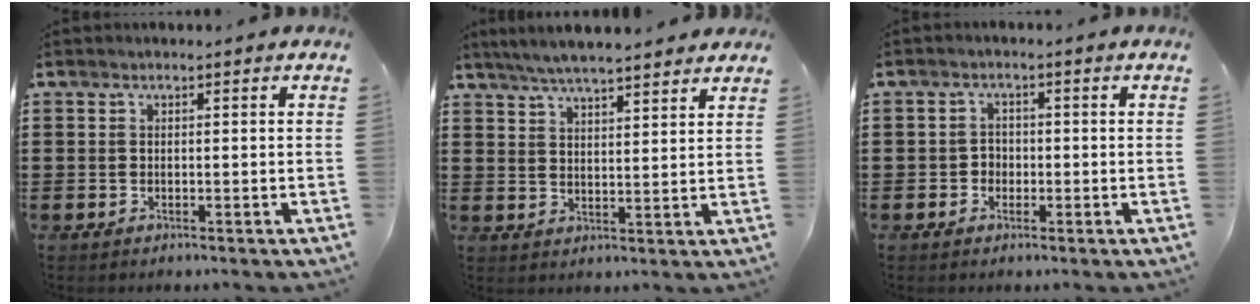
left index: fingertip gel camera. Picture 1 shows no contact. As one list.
[{"total": 5.2, "force": [4.9, 0.2, 1.7], "torque": [-0.049, -0.012, 0.088]}, {"total": 1.9, "force": [-0.7, 1.6, 0.5], "torque": [-0.015, 0.004, -0.019]}]